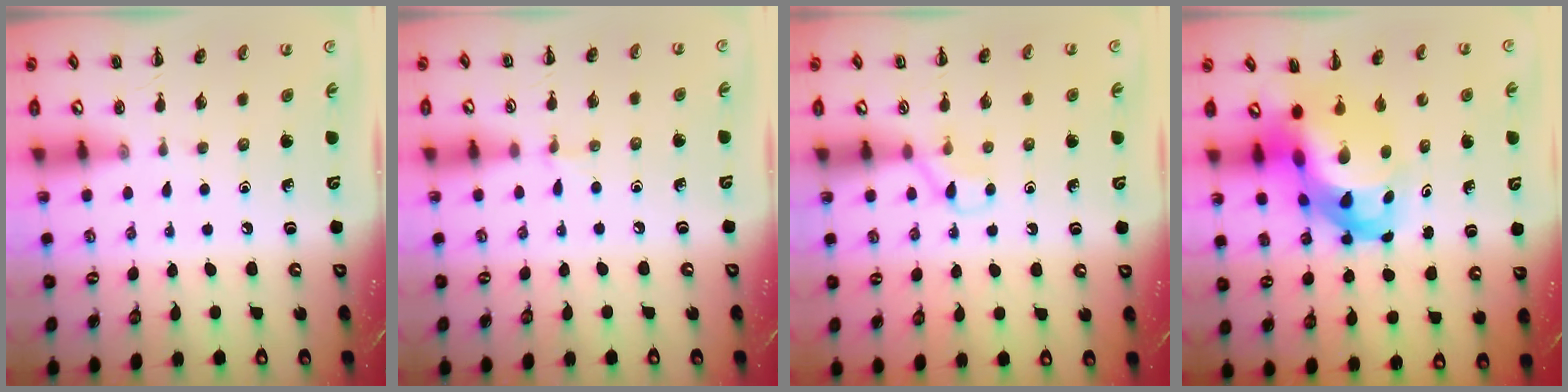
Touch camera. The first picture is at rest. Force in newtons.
{"total": 3.9, "press": 3.6, "slide": 1.4}
{"total": 4.4, "press": 4.1, "slide": 1.5}
{"total": 10.2, "press": 9.8, "slide": 3.0}